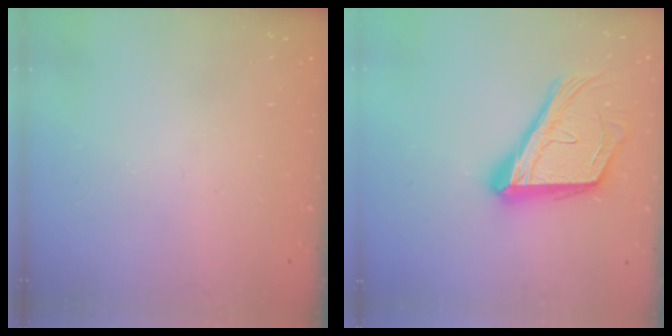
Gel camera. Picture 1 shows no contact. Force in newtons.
{"total": 19.7, "press": 19.6, "slide": 2.3}